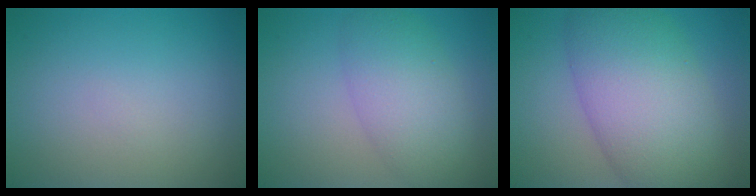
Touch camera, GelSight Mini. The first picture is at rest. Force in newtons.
{"total": 5.2, "press": 5.2, "slide": 0.3}
{"total": 10.4, "press": 10.4, "slide": 0.2}